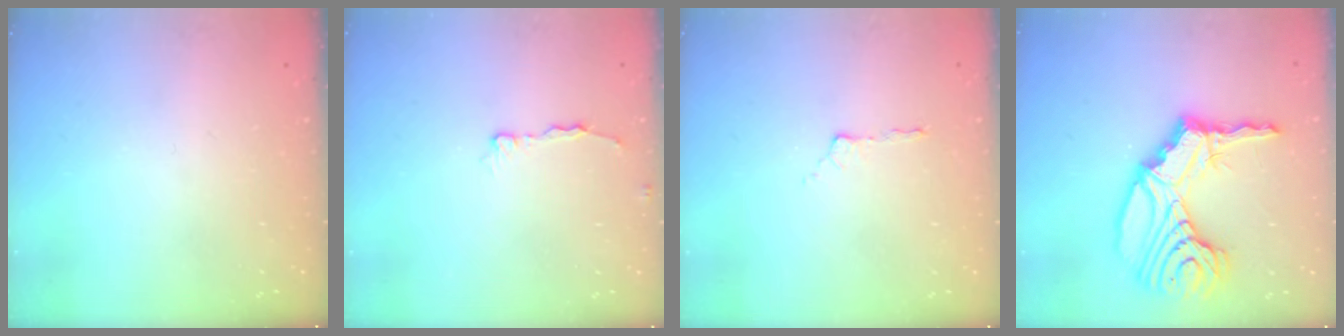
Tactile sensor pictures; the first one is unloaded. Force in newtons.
{"total": 3.6, "press": 3.6, "slide": 0.3}
{"total": 4.0, "press": 3.9, "slide": 0.5}
{"total": 22.9, "press": 22.6, "slide": 3.7}